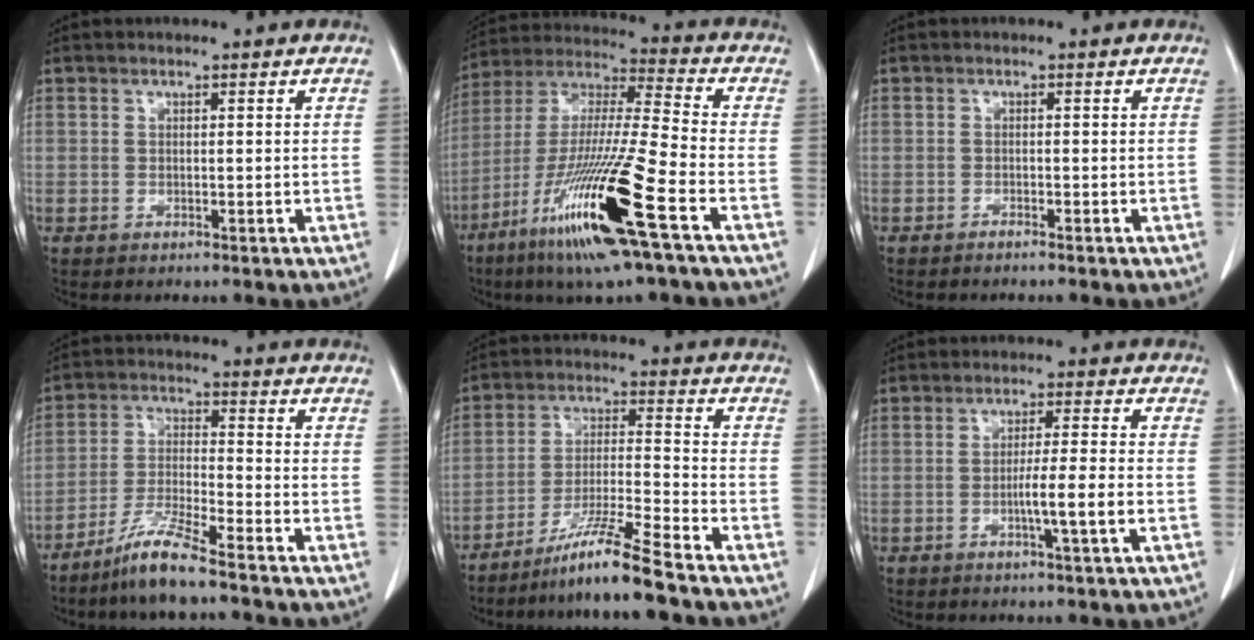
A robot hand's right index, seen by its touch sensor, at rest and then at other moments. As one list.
[{"total": 19.6, "force": [-9.5, -0.2, 17.2], "torque": [-0.363, -0.046, -0.184]}, {"total": 0.7, "force": [-0.7, -0.1, 0.2], "torque": [-0.007, -0.001, -0.012]}, {"total": 7.6, "force": [-6.0, -0.4, 4.6], "torque": [-0.095, -0.026, -0.122]}, {"total": 9.7, "force": [-7.7, -1.6, 5.7], "torque": [-0.103, -0.022, -0.143]}, {"total": 5.5, "force": [-1.7, -0.9, 5.1], "torque": [-0.084, -0.007, -0.032]}]